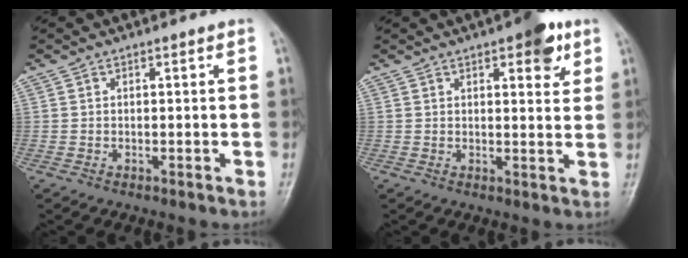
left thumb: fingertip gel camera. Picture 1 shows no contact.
{"total": 6.8, "force": [3.5, 2.7, 5.1], "torque": [-0.044, -0.012, 0.038]}